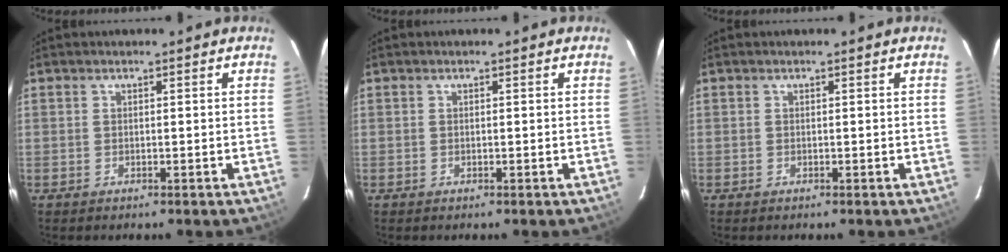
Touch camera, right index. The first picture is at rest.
{"total": 0.0}
{"total": 0.0}